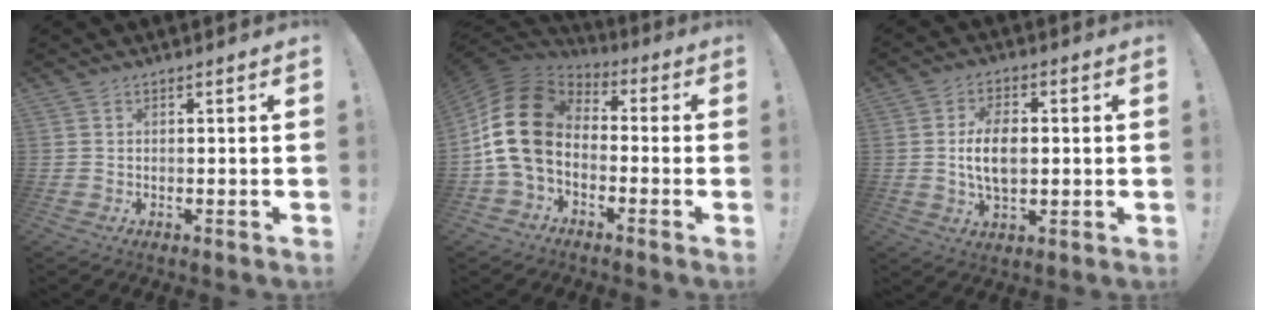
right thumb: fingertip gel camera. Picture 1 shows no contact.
{"total": 16.5, "force": [0.5, 11.1, 12.1], "torque": [-0.225, 0.014, 0.014]}
{"total": 9.8, "force": [0.0, 5.6, 8.1], "torque": [-0.140, -0.001, -0.002]}